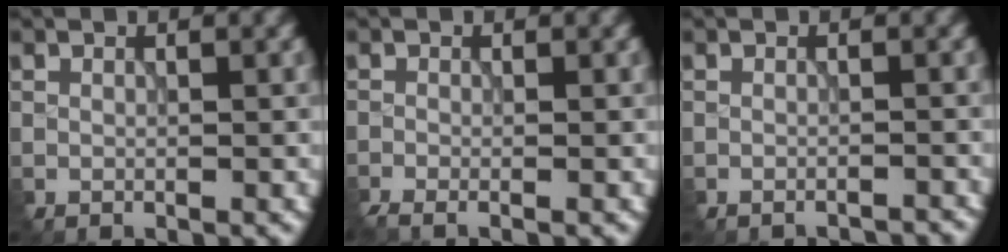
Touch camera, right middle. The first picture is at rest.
{"total": 2.2, "force": [-1.2, 0.8, 1.6], "torque": [-0.011, 0.001, -0.024]}
{"total": 2.2, "force": [-2.1, 0.2, 0.6], "torque": [0.000, 0.002, -0.032]}